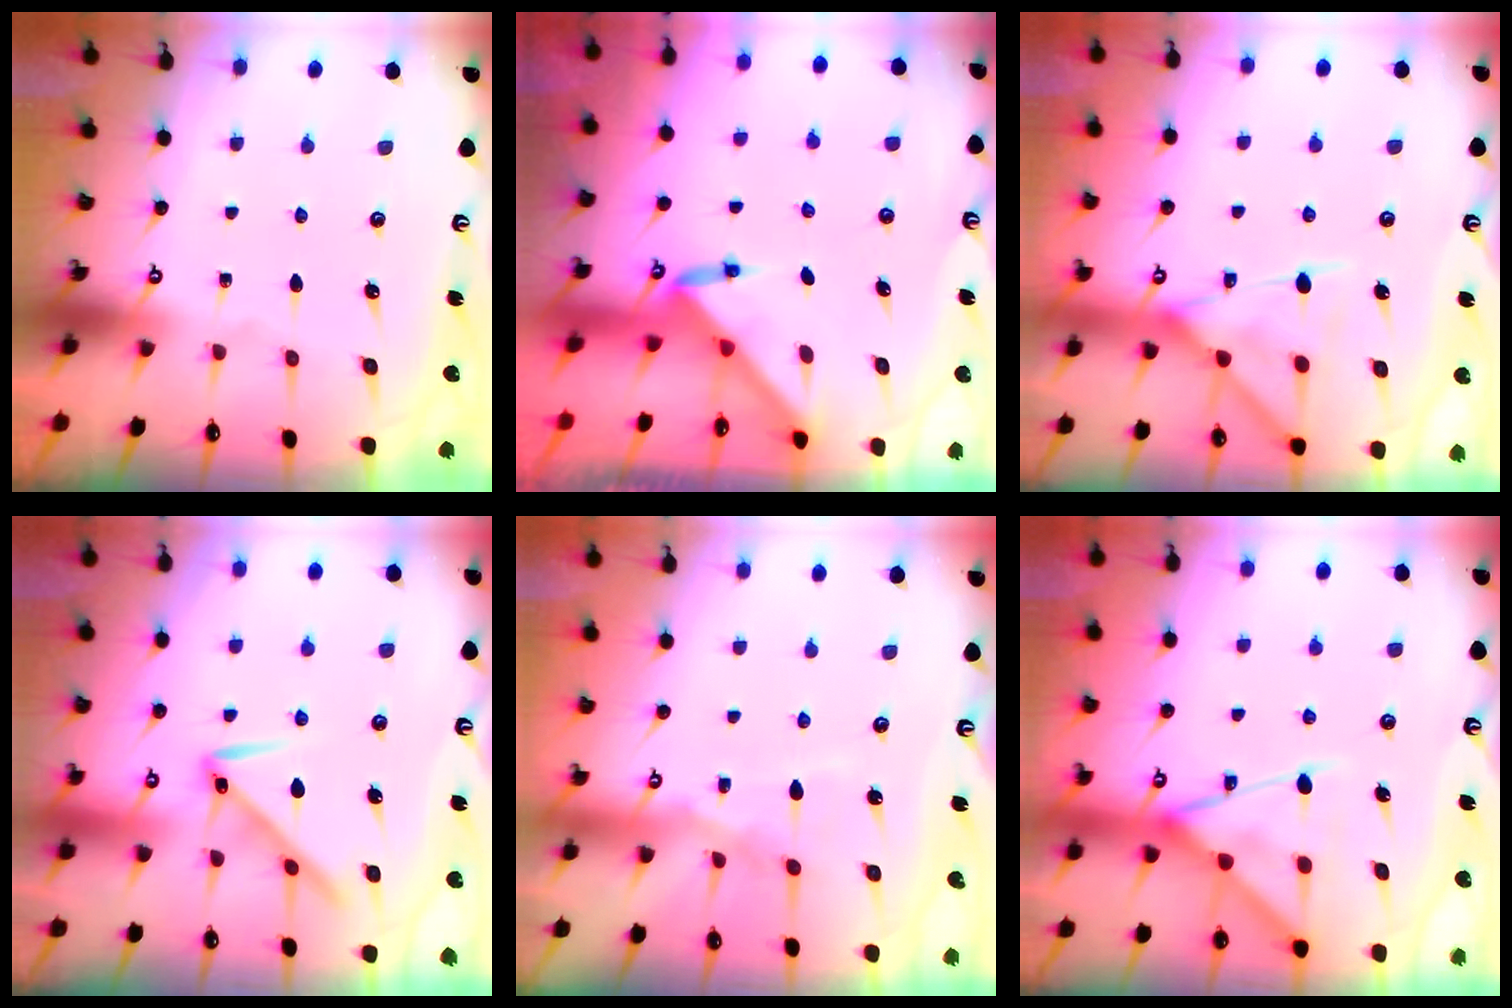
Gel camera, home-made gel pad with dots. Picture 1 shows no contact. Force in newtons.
{"total": 3.2, "press": 3.2, "slide": 0.2}
{"total": 14.8, "press": 14.8, "slide": 1.3}
{"total": 9.4, "press": 9.3, "slide": 0.6}
{"total": 7.9, "press": 7.9, "slide": 0.5}
{"total": 14.8, "press": 14.7, "slide": 1.2}